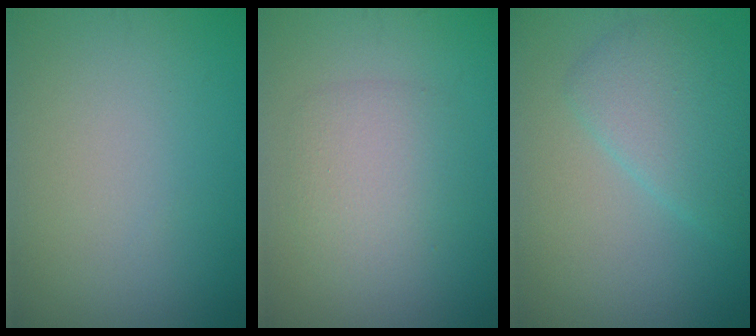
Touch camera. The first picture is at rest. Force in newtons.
{"total": 2.9, "press": 2.9, "slide": 0.2}
{"total": 4.0, "press": 4.0, "slide": 0.1}